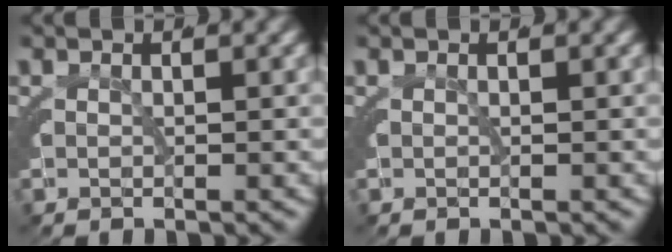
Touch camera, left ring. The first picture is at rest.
{"total": 0.0}